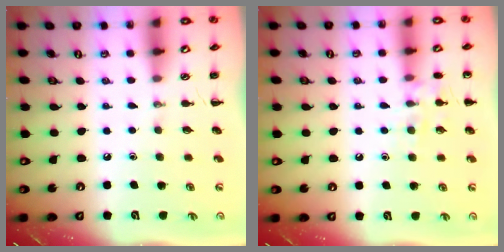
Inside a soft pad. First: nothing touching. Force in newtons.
{"total": 8.6, "press": 8.5, "slide": 1.0}